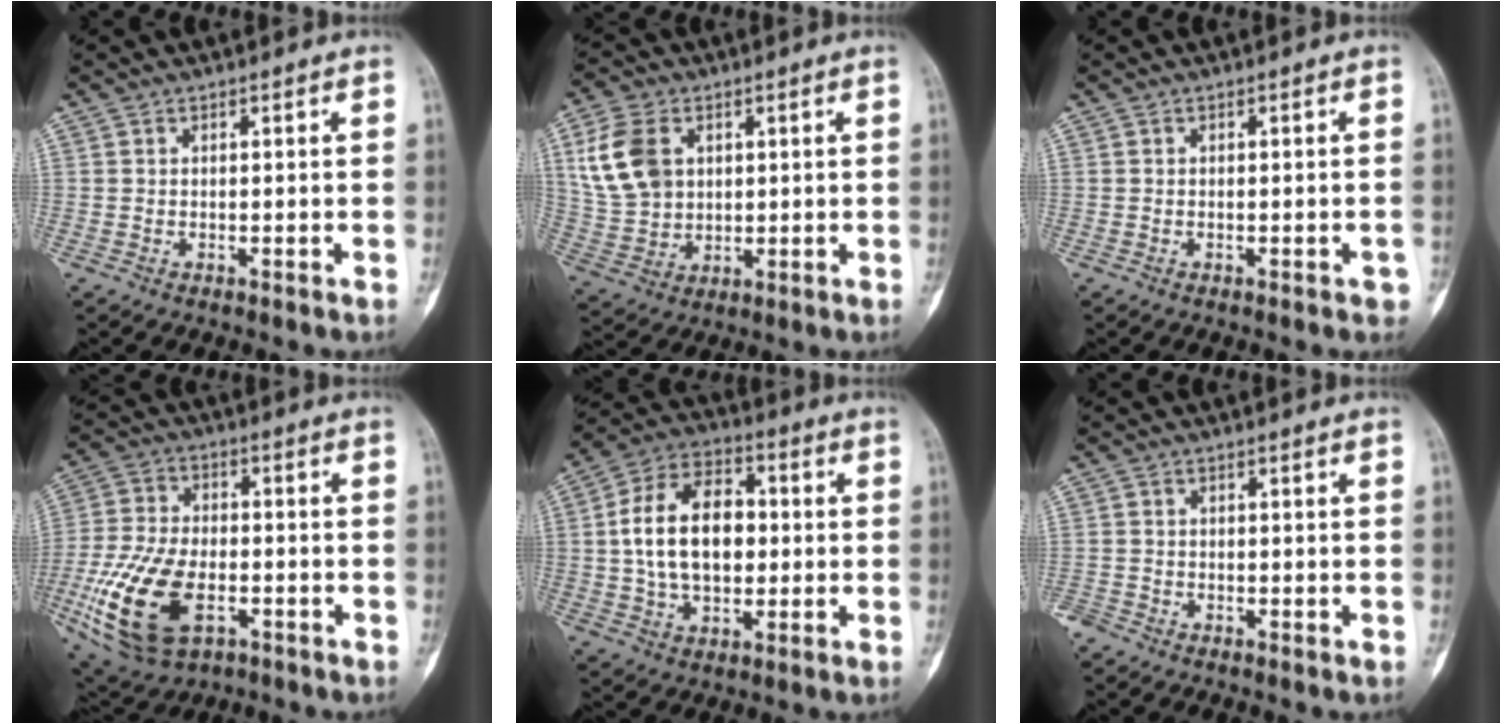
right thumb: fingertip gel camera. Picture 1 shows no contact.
{"total": 11.8, "force": [3.6, 8.5, 7.3], "torque": [-0.132, -0.003, 0.078]}
{"total": 2.0, "force": [-0.9, 0.7, 1.6], "torque": [-0.010, 0.008, -0.011]}
{"total": 18.8, "force": [-6.3, 10.5, 14.2], "torque": [-0.292, 0.006, -0.105]}
{"total": 16.0, "force": [0.7, 10.3, 12.3], "torque": [-0.195, 0.025, 0.007]}
{"total": 2.0, "force": [-1.8, 0.9, 0.2], "torque": [-0.010, -0.001, -0.038]}